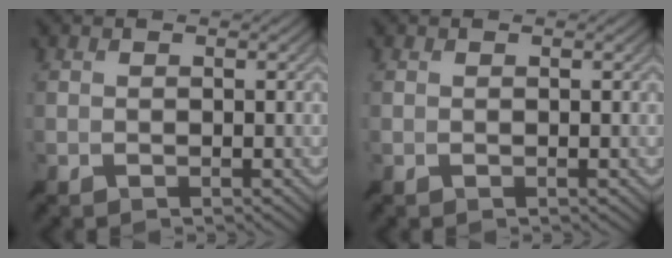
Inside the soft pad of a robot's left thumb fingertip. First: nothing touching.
{"total": 0.0}